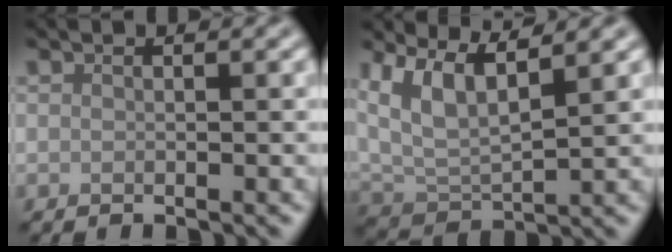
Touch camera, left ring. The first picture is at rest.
{"total": 6.3, "force": [3.6, 2.4, 4.5], "torque": [-0.095, 0.002, 0.069]}